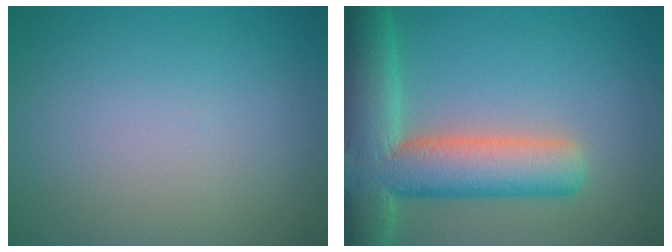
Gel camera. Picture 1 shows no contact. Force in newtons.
{"total": 10.2, "press": 10.2, "slide": 0.8}